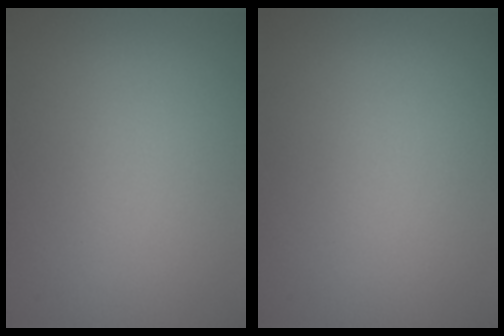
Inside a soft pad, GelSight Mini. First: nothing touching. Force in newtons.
{"total": 0.0}